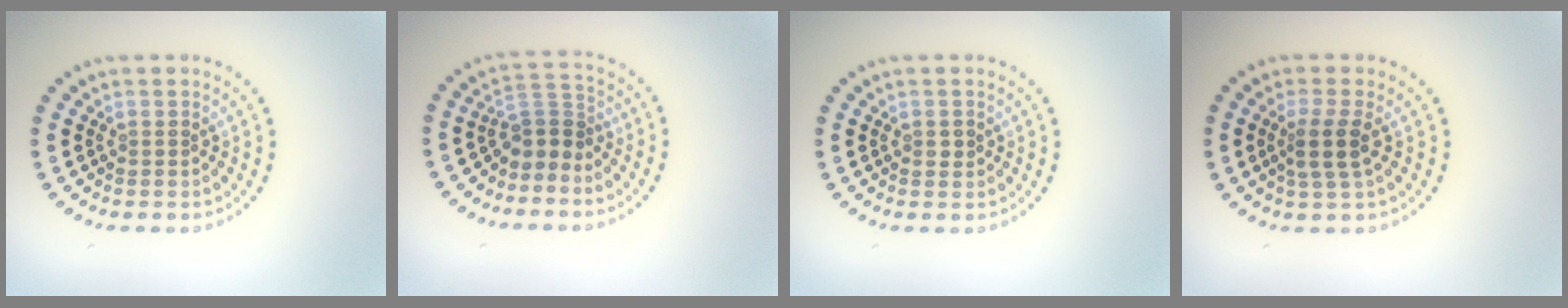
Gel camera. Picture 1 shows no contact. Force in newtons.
{"total": 2.9, "press": 2.1, "slide": 2.0}
{"total": 0.8, "press": 0.8, "slide": 0.1}
{"total": 2.5, "press": 2.0, "slide": 1.4}